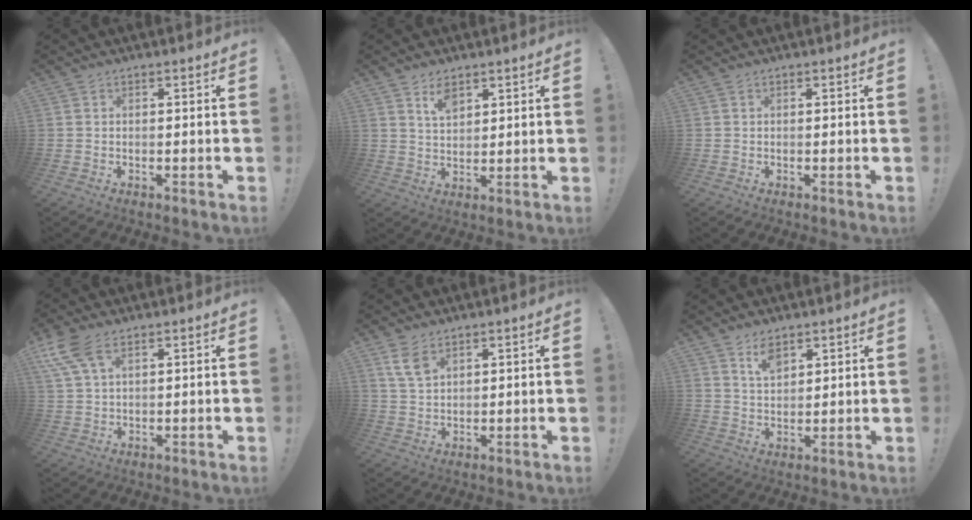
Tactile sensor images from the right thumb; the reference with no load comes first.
{"total": 5.6, "force": [3.7, 2.7, 3.2], "torque": [-0.051, -0.019, 0.066]}
{"total": 0.0}
{"total": 8.4, "force": [4.7, 3.6, 6.0], "torque": [-0.119, -0.013, 0.092]}
{"total": 6.0, "force": [3.5, 3.3, 3.7], "torque": [-0.058, -0.016, 0.066]}
{"total": 6.2, "force": [4.3, 3.0, 3.3], "torque": [-0.054, -0.021, 0.076]}